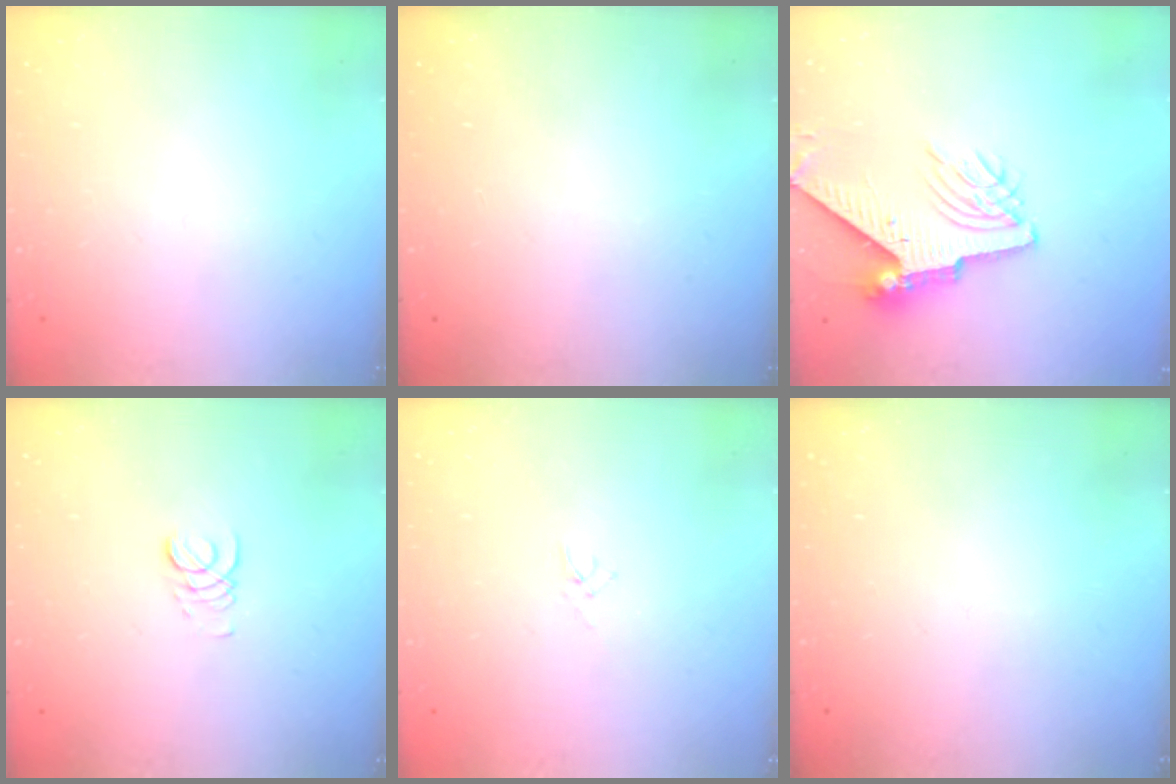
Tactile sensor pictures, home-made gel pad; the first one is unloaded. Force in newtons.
{"total": 0.0}
{"total": 8.7, "press": 8.7, "slide": 1.2}
{"total": 3.4, "press": 3.4, "slide": 0.3}
{"total": 1.0, "press": 1.0, "slide": 0.3}
{"total": 0.0}